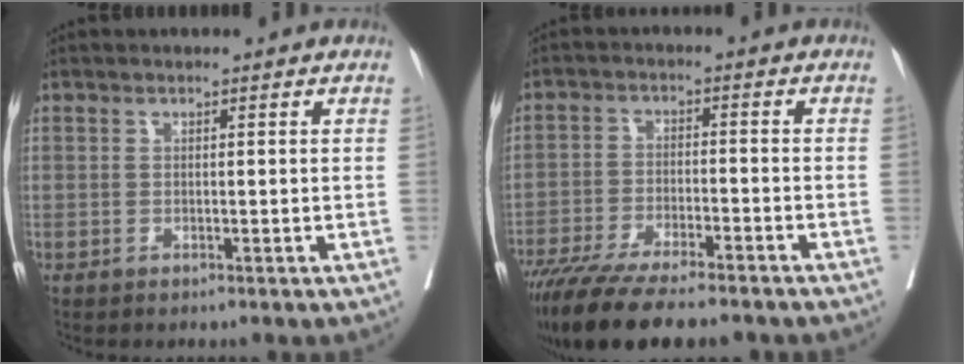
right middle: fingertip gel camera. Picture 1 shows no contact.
{"total": 15.6, "force": [-12.8, 2.7, 8.5], "torque": [-0.154, -0.032, -0.204]}